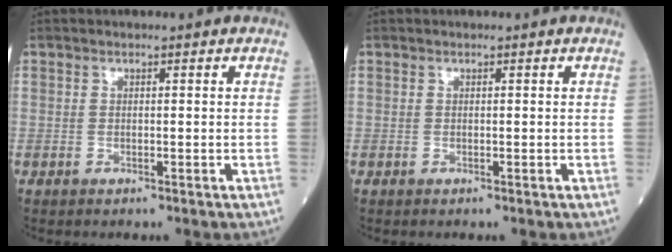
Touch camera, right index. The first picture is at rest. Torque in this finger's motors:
{"motor_torque": [0.01, 0.01, 0.00, -0.01]}